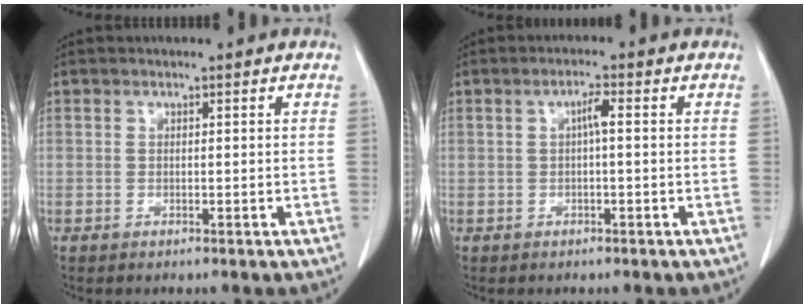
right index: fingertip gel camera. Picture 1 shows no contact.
{"total": 2.1, "force": [0.2, 0.2, 2.0], "torque": [-0.037, 0.004, 0.004]}